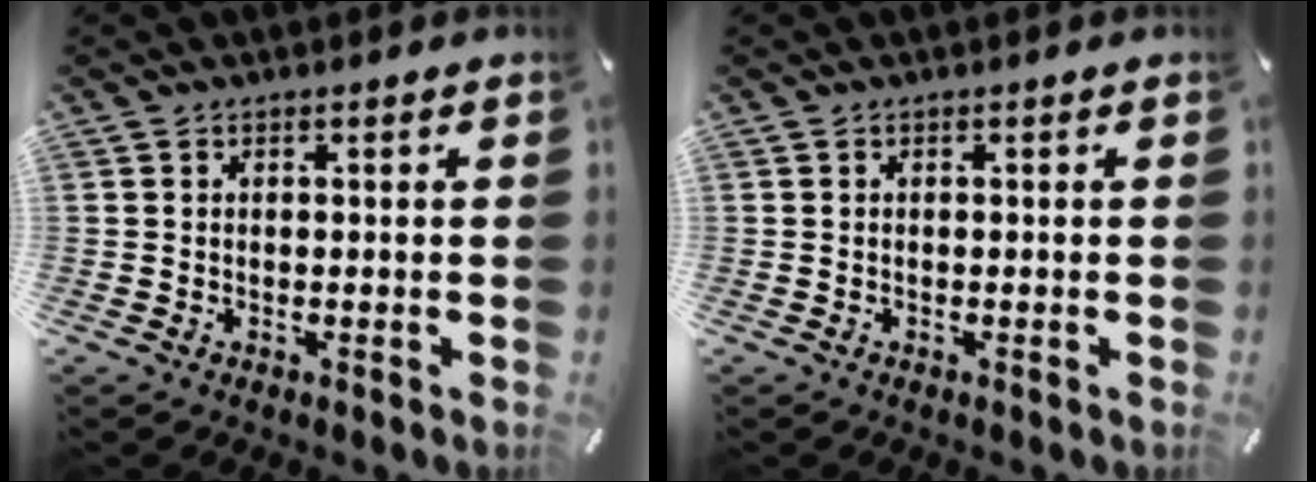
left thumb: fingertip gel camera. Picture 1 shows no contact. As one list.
[{"total": 0.0}]